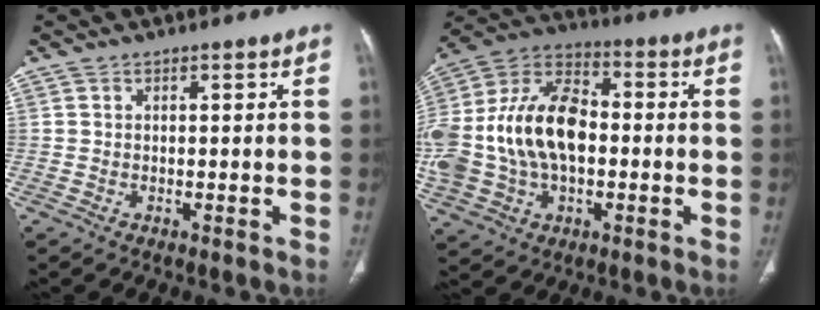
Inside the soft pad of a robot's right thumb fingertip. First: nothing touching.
{"total": 23.9, "force": [-1.0, 15.4, 18.2], "torque": [-0.379, 0.028, -0.012]}